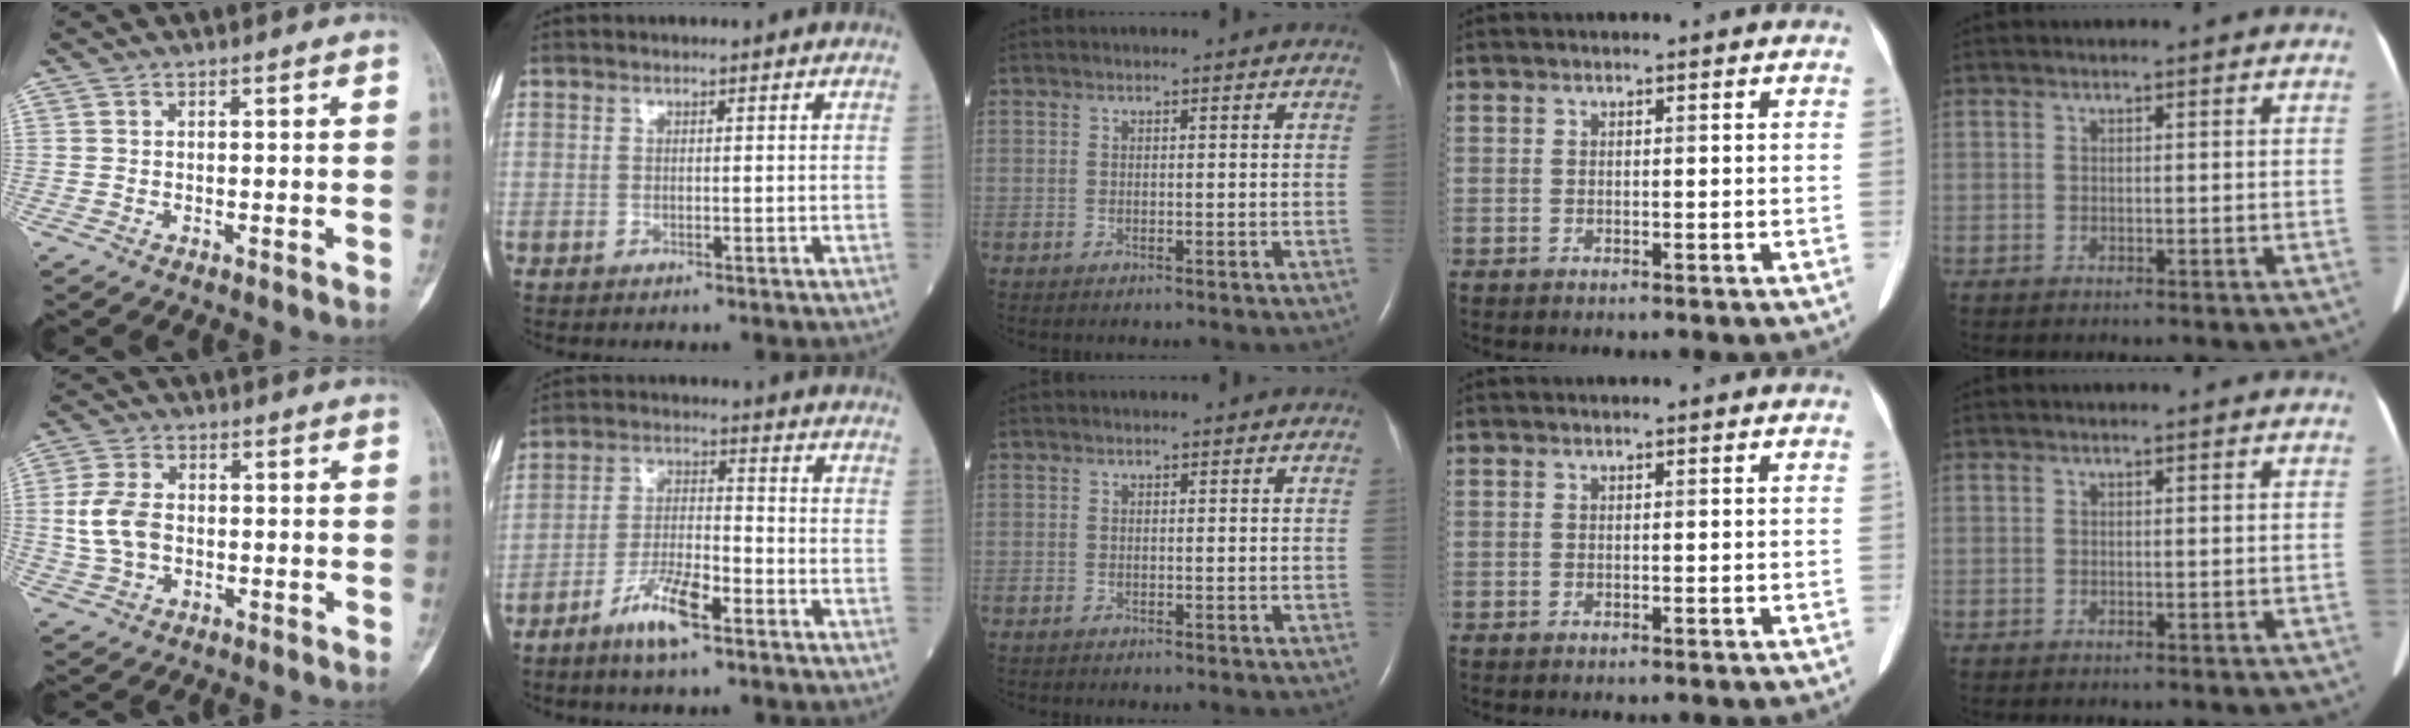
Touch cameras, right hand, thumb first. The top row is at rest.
{"thumb": {"total": 7.5, "force": [-0.2, 5.1, 5.6], "torque": [-0.114, 0.008, -0.004]}, "index": {"total": 8.0, "force": [-4.9, 1.5, 6.1], "torque": [-0.124, -0.003, -0.094]}}